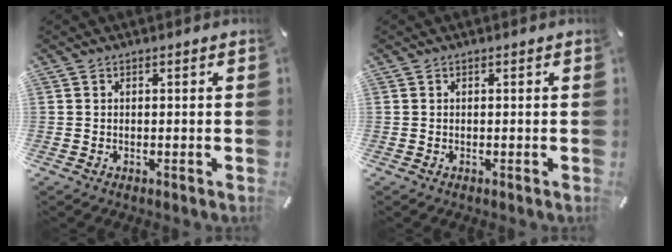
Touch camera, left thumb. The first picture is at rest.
{"total": 0.0}